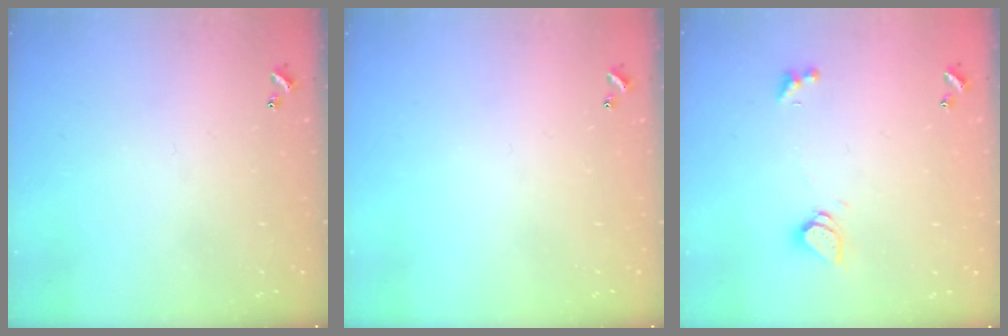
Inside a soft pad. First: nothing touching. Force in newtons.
{"total": 0.0}
{"total": 1.6, "press": 1.5, "slide": 0.4}